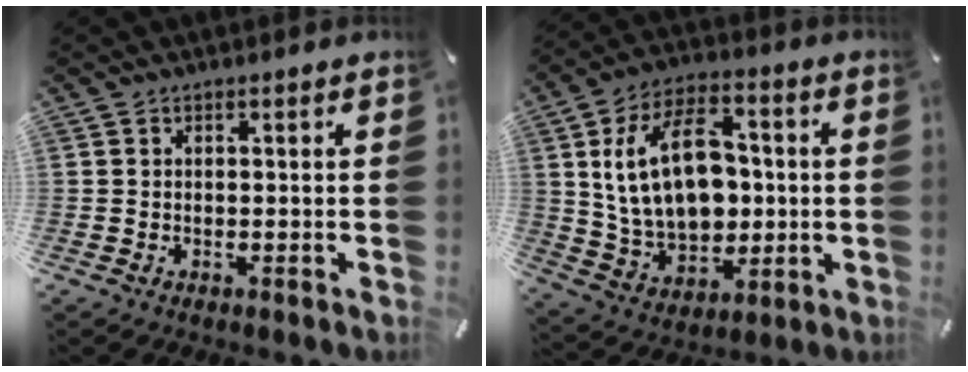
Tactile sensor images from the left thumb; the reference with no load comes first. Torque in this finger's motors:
{"motor_torque": [0.87, 0.84, 0.61, -0.17, 0.68]}